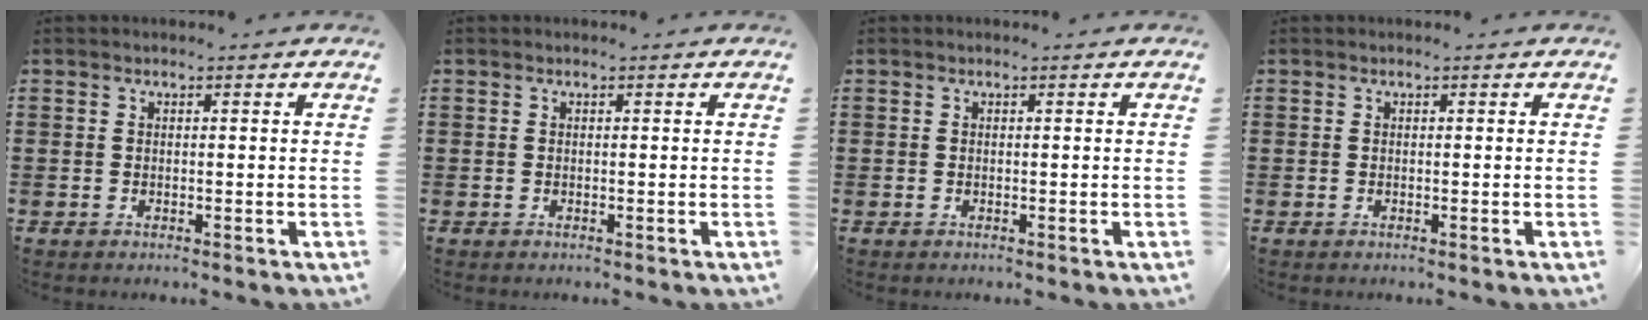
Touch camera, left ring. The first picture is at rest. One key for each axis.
{"total": 0.0}
{"total": 0.0}
{"total": 0.0}